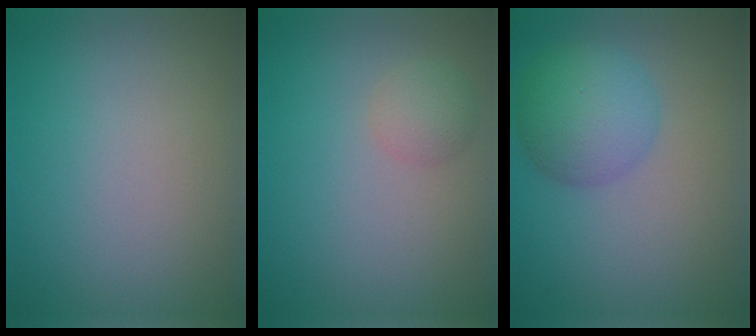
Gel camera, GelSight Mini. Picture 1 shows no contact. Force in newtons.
{"total": 1.7, "press": 1.7, "slide": 0.1}
{"total": 5.2, "press": 5.2, "slide": 0.2}